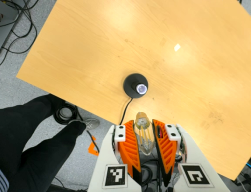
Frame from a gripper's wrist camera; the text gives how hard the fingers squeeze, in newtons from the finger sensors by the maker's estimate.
{"total": 22.0, "left": 25.1, "right": 18.8}